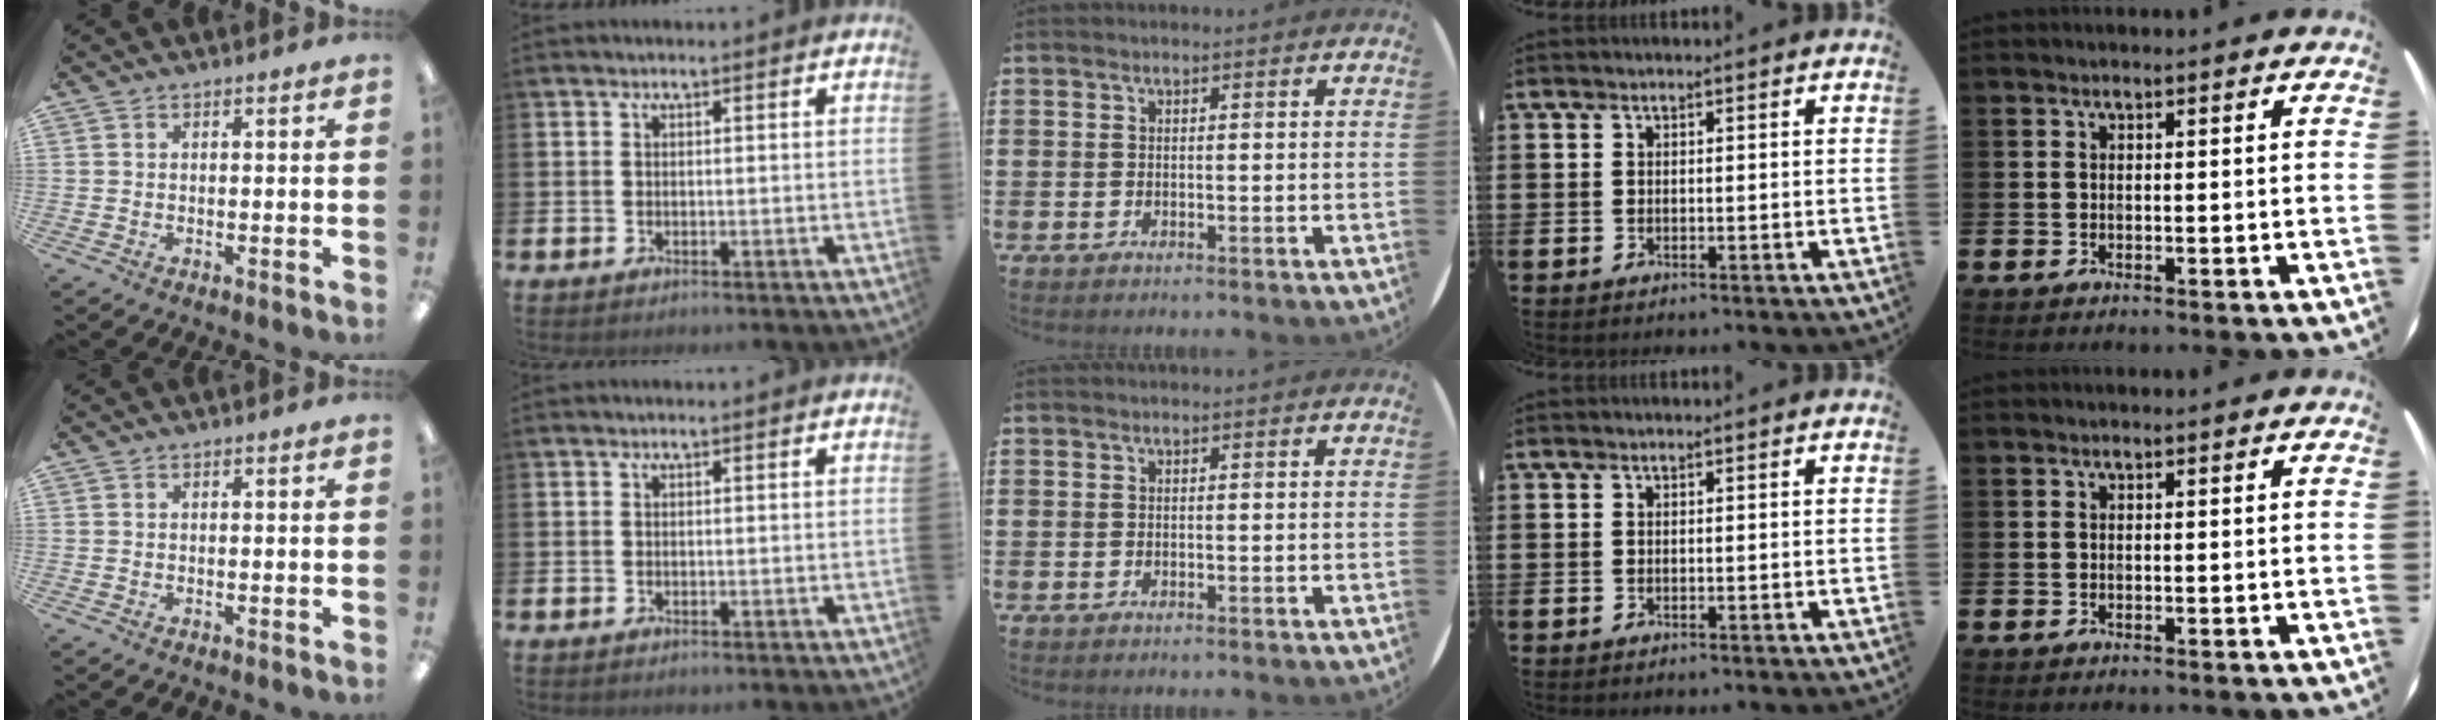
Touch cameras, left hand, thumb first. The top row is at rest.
{}